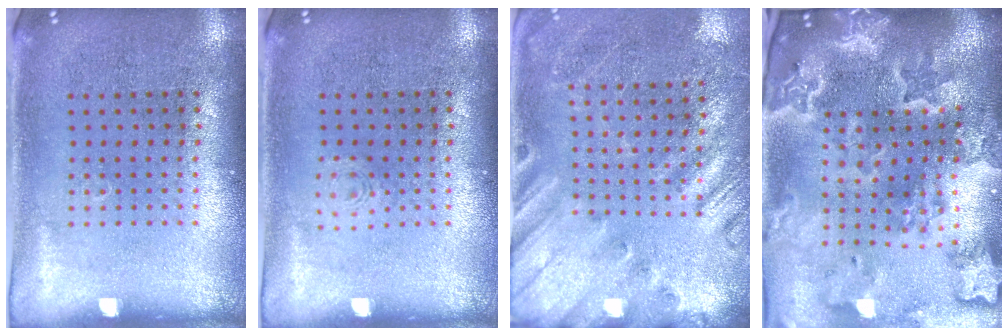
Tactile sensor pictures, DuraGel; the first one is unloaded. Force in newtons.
{"total": 0.8, "press": 0.8, "slide": 0.2}
{"total": 2.4, "press": 2.0, "slide": 1.3}
{"total": 4.7, "press": 3.7, "slide": 2.8}